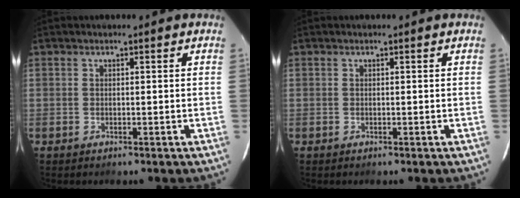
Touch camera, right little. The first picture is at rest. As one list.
[{"total": 0.0}]